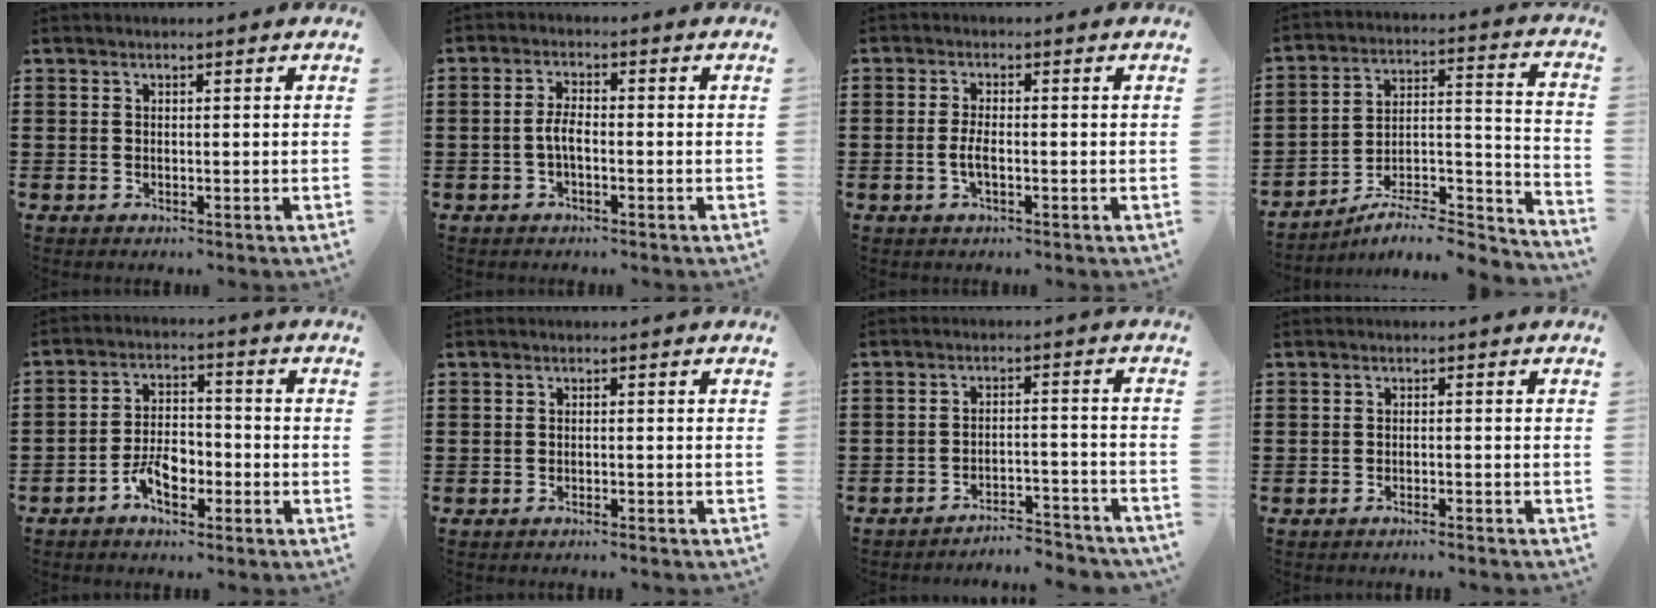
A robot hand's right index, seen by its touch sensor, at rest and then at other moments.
{"total": 3.1, "force": [-1.0, 0.9, 2.8], "torque": [-0.065, -0.001, -0.024]}
{"total": 3.9, "force": [-1.2, 1.3, 3.5], "torque": [-0.086, -0.005, -0.027]}
{"total": 6.5, "force": [-5.8, 1.3, 2.8], "torque": [-0.038, -0.003, -0.112]}
{"total": 5.7, "force": [-3.3, 2.7, 3.8], "torque": [-0.085, 0.002, -0.064]}
{"total": 1.0, "force": [-0.9, -0.2, 0.1], "torque": [-0.003, 0.000, -0.019]}
{"total": 4.5, "force": [-4.5, 0.0, 0.8], "torque": [-0.018, 0.002, -0.094]}
{"total": 1.4, "force": [-1.3, -0.3, 0.3], "torque": [-0.005, 0.001, -0.025]}